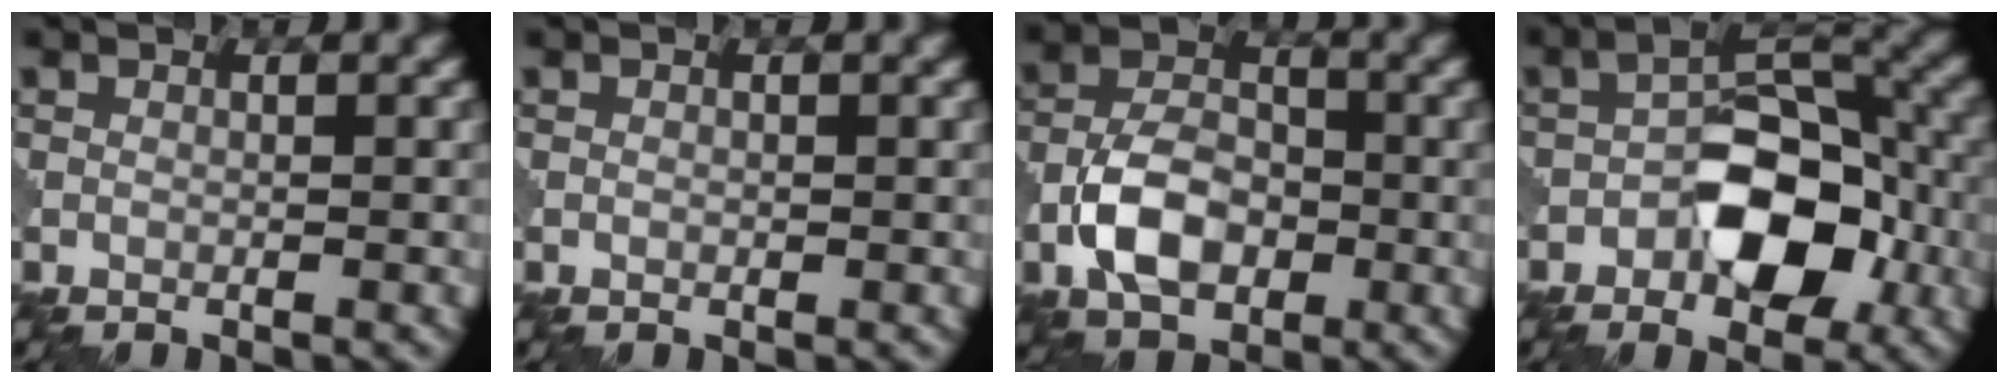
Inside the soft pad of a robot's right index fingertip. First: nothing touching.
{"total": 0.0}
{"total": 6.1, "force": [-1.8, 4.1, 4.1], "torque": [-0.078, 0.004, -0.034]}
{"total": 8.1, "force": [-2.4, 4.5, 6.3], "torque": [-0.083, 0.016, -0.041]}